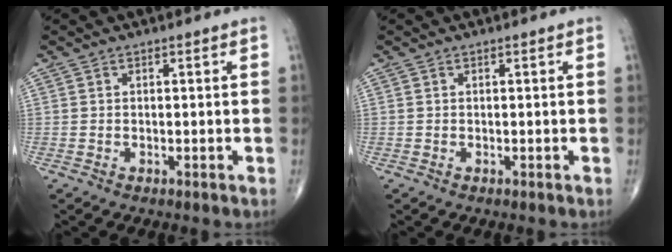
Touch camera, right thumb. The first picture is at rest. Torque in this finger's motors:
{"motor_torque": [0.02, 0.01, 0.01, 0.01, 0.00]}